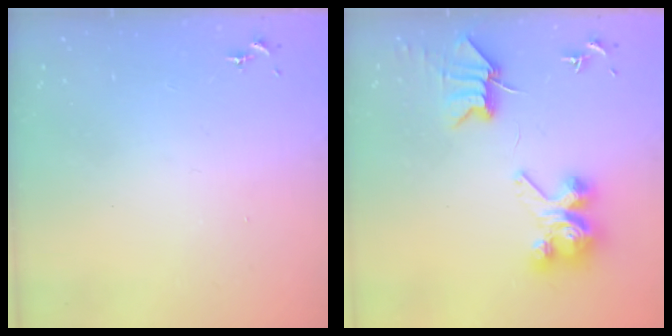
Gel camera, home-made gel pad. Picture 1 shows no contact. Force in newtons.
{"total": 8.7, "press": 8.6, "slide": 1.2}